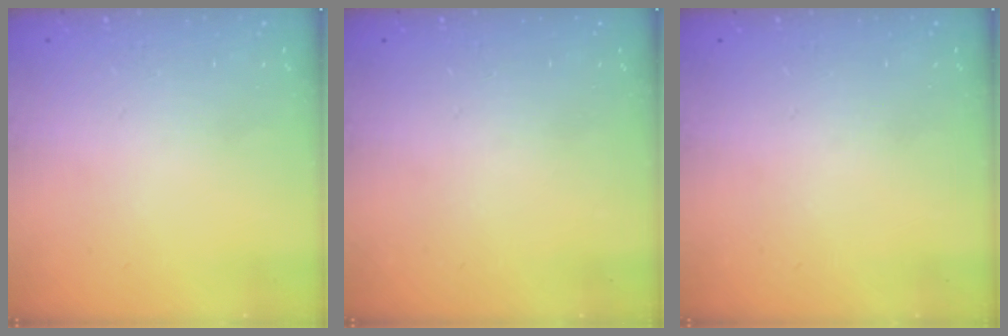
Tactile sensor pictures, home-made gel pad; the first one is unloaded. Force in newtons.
{"total": 0.0}
{"total": 0.0}